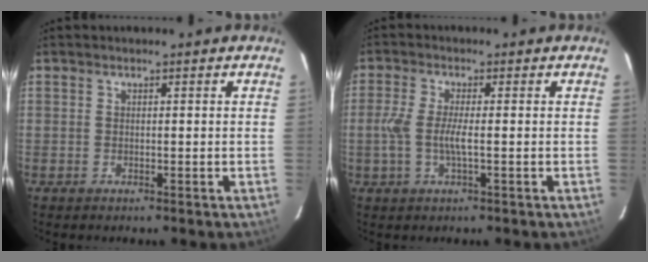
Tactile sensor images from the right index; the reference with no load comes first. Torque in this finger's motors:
{"motor_torque": [0.06, 0.07, 0.13, 0.08]}